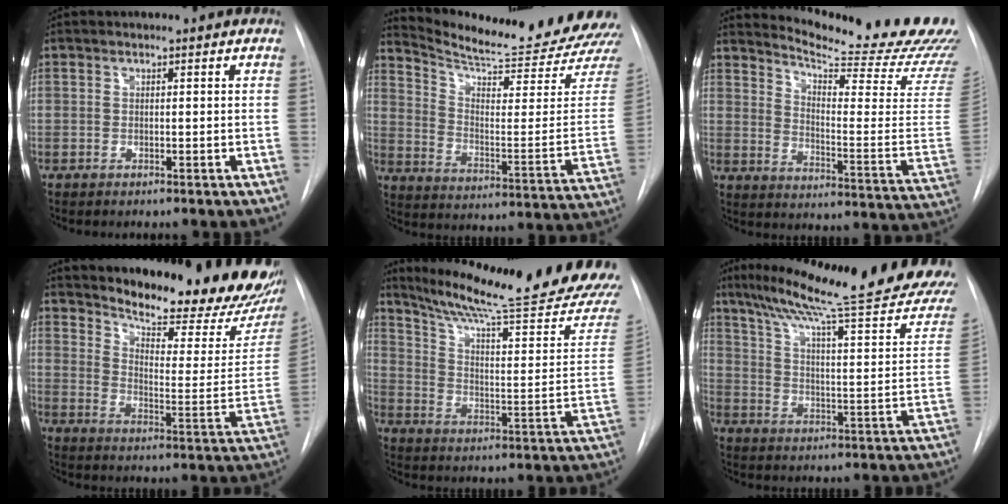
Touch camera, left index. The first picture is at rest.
{"total": 23.0, "force": [22.0, -0.5, 6.5], "torque": [-0.113, -0.126, 0.292]}
{"total": 24.1, "force": [22.1, 0.8, 9.7], "torque": [-0.147, -0.135, 0.269]}
{"total": 23.8, "force": [20.4, 4.2, 11.5], "torque": [-0.171, -0.081, 0.258]}
{"total": 23.8, "force": [21.1, -1.2, 11.0], "torque": [-0.175, -0.092, 0.292]}
{"total": 28.7, "force": [23.8, 1.0, 16.1], "torque": [-0.242, -0.053, 0.317]}